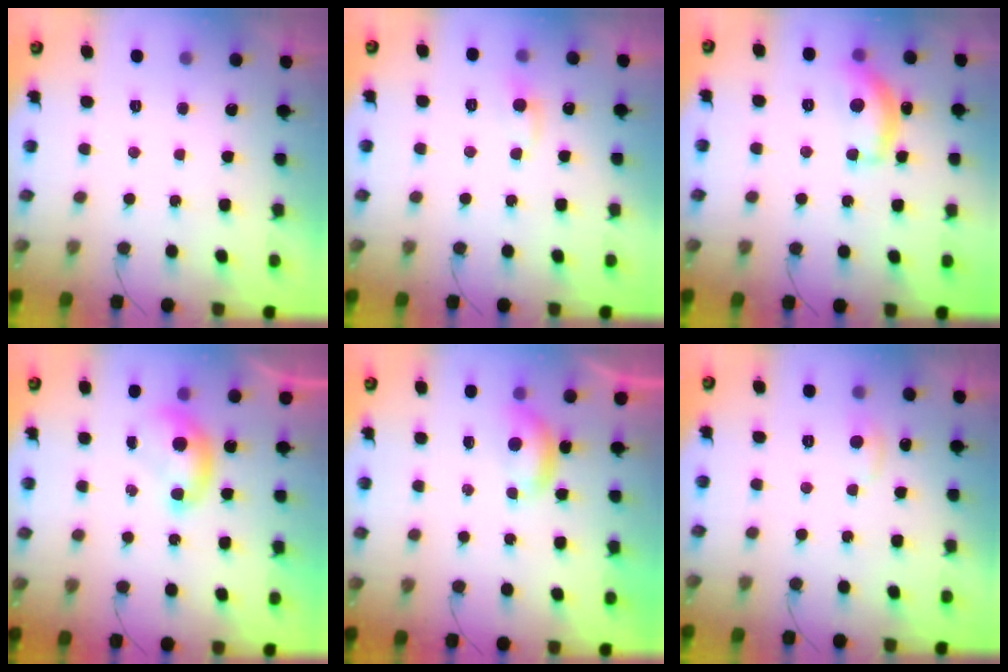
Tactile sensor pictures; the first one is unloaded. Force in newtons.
{"total": 4.6, "press": 4.6, "slide": 0.6}
{"total": 13.3, "press": 13.3, "slide": 0.8}
{"total": 6.4, "press": 6.4, "slide": 0.9}
{"total": 5.0, "press": 5.0, "slide": 0.6}
{"total": 4.8, "press": 4.8, "slide": 0.5}